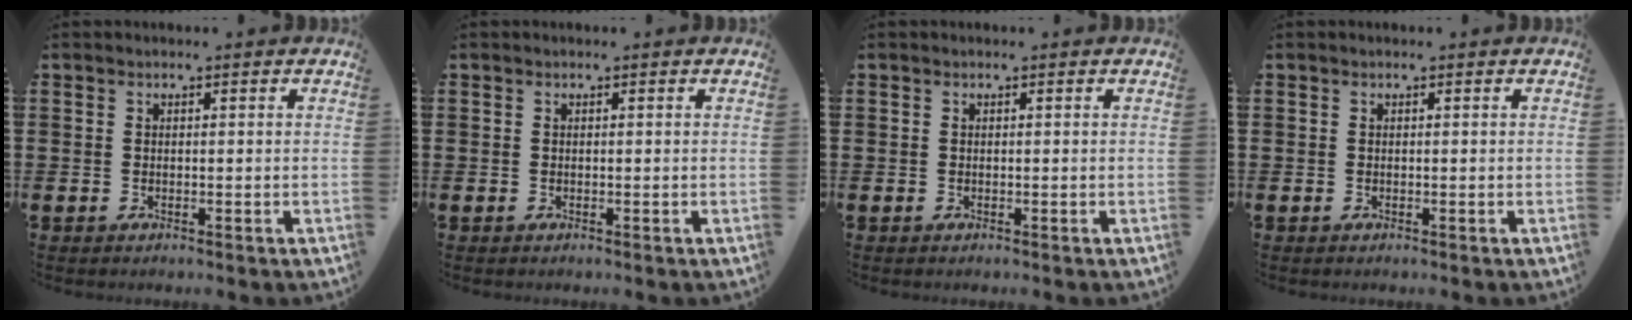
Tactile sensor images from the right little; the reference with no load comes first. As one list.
[{"total": 0.0}, {"total": 0.0}, {"total": 0.0}]